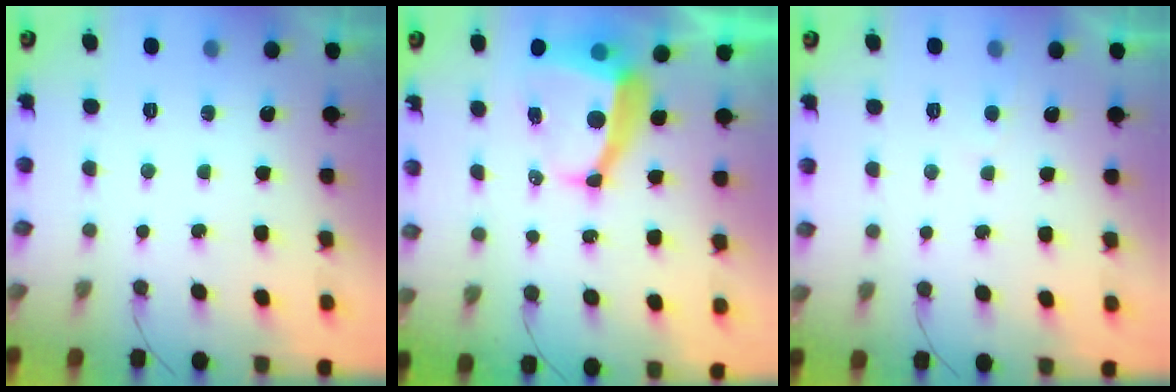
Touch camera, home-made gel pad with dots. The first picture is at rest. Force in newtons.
{"total": 8.7, "press": 8.6, "slide": 1.2}
{"total": 2.6, "press": 2.6, "slide": 0.2}